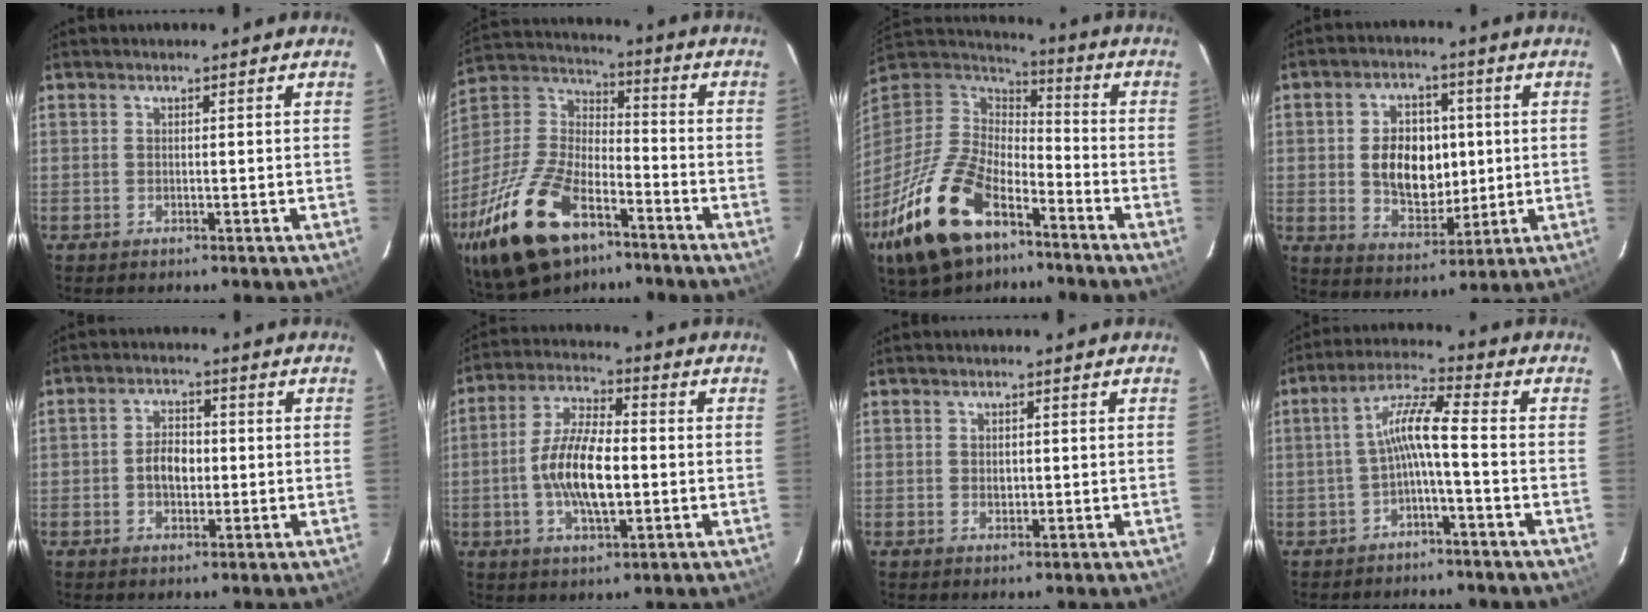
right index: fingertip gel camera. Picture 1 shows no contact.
{"total": 25.1, "force": [-14.3, 12.5, 16.4], "torque": [-0.355, -0.013, -0.253]}
{"total": 24.0, "force": [-13.8, 12.3, 15.4], "torque": [-0.338, -0.027, -0.246]}
{"total": 11.4, "force": [0.6, 8.0, 8.2], "torque": [-0.151, 0.010, 0.025]}
{"total": 4.9, "force": [-0.7, 3.4, 3.4], "torque": [-0.063, 0.010, -0.010]}
{"total": 11.6, "force": [-1.6, 4.5, 10.5], "torque": [-0.210, 0.005, -0.030]}
{"total": 1.3, "force": [0.1, 1.1, 0.7], "torque": [-0.010, 0.002, 0.002]}
{"total": 6.4, "force": [-2.0, 0.3, 6.1], "torque": [-0.136, 0.018, -0.035]}